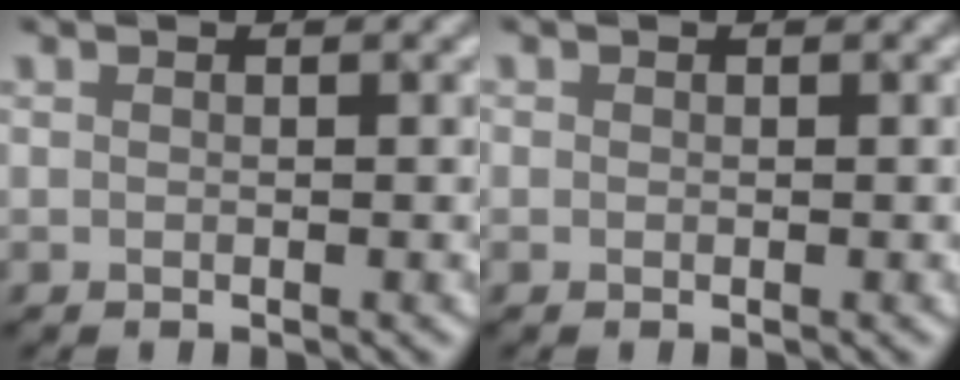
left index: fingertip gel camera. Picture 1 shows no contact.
{"total": 0.7, "force": [-0.3, -0.3, -0.6], "torque": [0.001, -0.004, 0.008]}